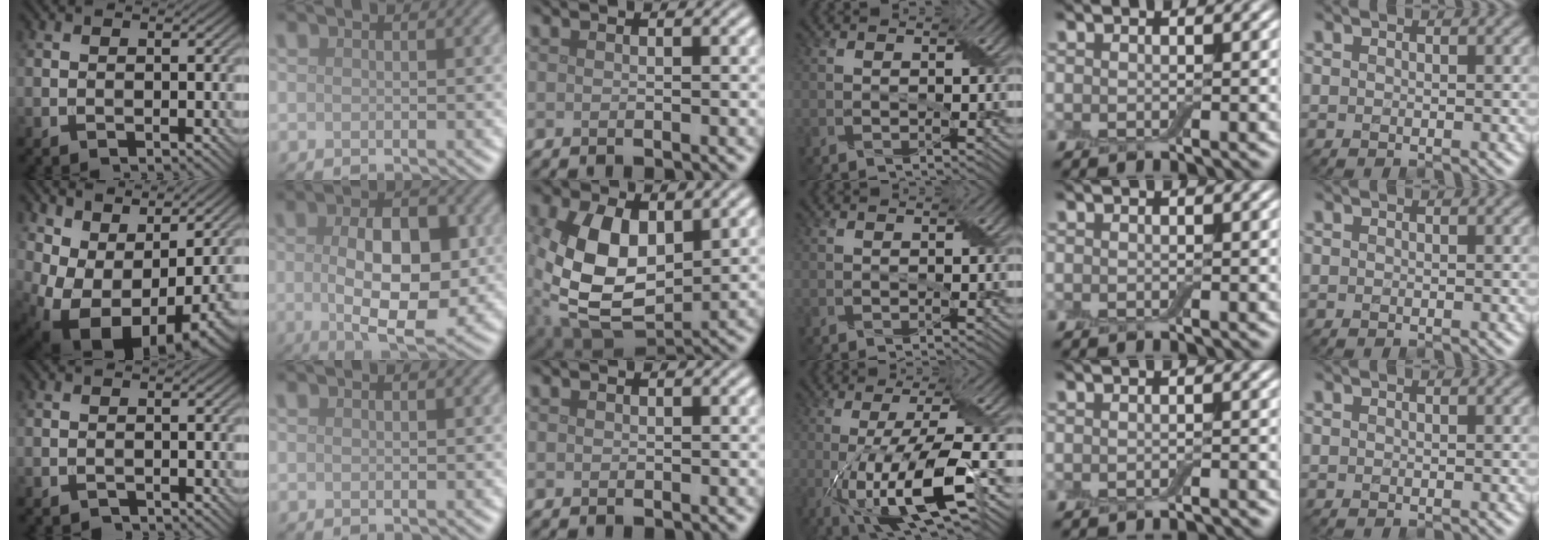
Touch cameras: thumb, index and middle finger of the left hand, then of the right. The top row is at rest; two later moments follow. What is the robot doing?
{"motion": "peel", "object": "aluminum foil"}